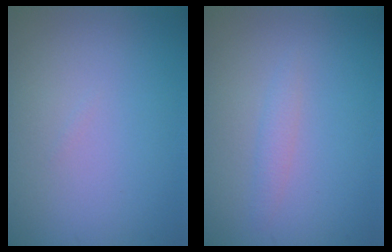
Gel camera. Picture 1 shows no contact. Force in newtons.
{"total": 1.1, "press": 1.1, "slide": 0.1}